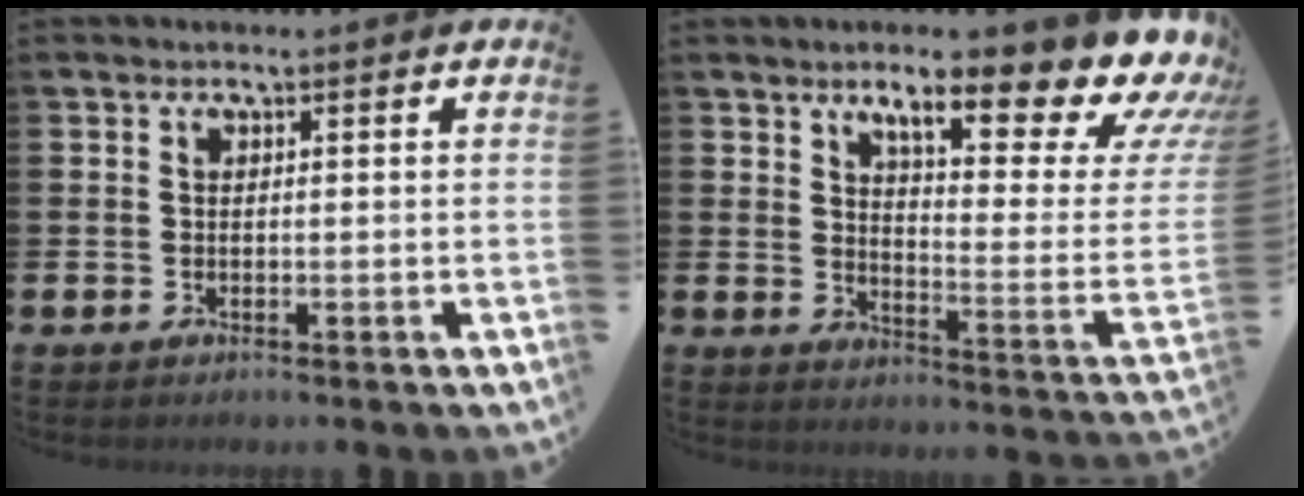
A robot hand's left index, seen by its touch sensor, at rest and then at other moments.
{"total": 11.8, "force": [8.8, 3.0, 7.2], "torque": [-0.107, -0.077, 0.135]}